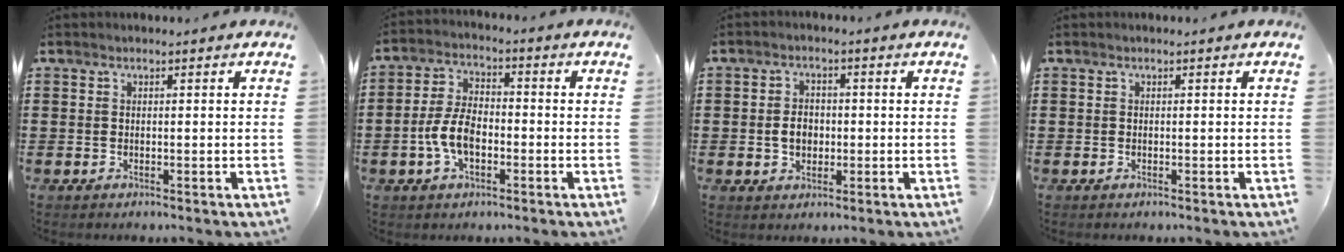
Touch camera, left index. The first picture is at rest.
{"total": 6.9, "force": [-2.1, 3.7, 5.5], "torque": [-0.135, -0.001, -0.047]}
{"total": 3.6, "force": [-0.5, 2.7, 2.3], "torque": [-0.041, 0.003, -0.015]}
{"total": 0.0}